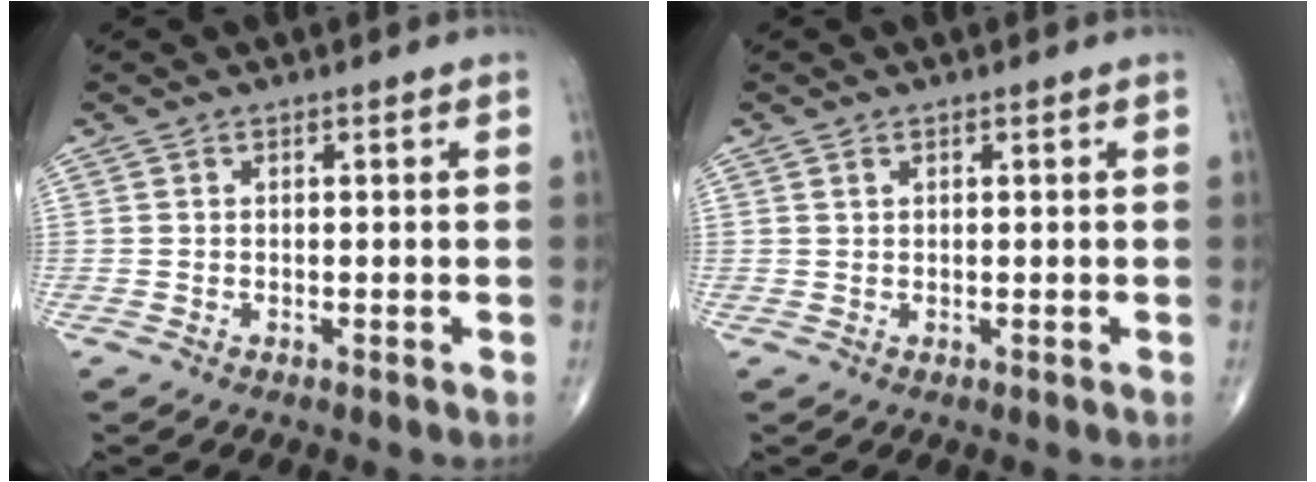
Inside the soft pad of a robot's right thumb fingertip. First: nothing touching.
{"total": 0.6, "force": [0.4, 0.4, 0.3], "torque": [-0.005, -0.001, 0.009]}